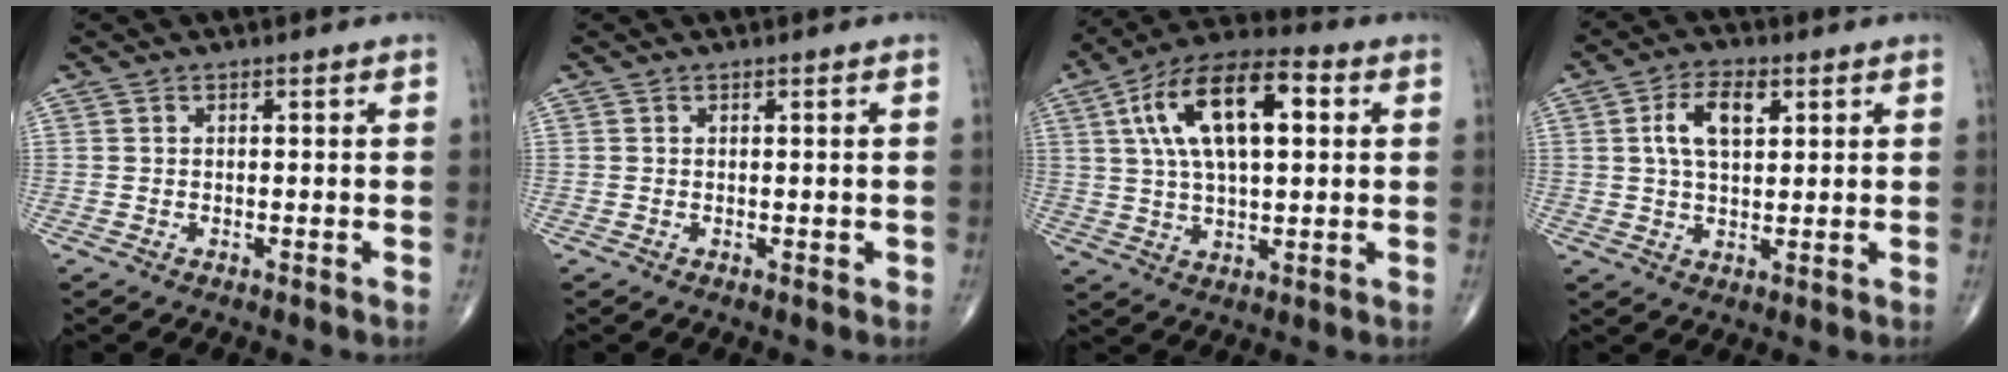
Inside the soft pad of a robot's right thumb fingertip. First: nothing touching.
{"total": 0.7, "force": [-0.1, 0.4, 0.6], "torque": [-0.001, 0.001, -0.001]}
{"total": 17.7, "force": [4.5, 8.0, 15.2], "torque": [-0.261, 0.018, 0.071]}
{"total": 7.6, "force": [2.3, 4.0, 6.0], "torque": [-0.104, 0.003, 0.042]}